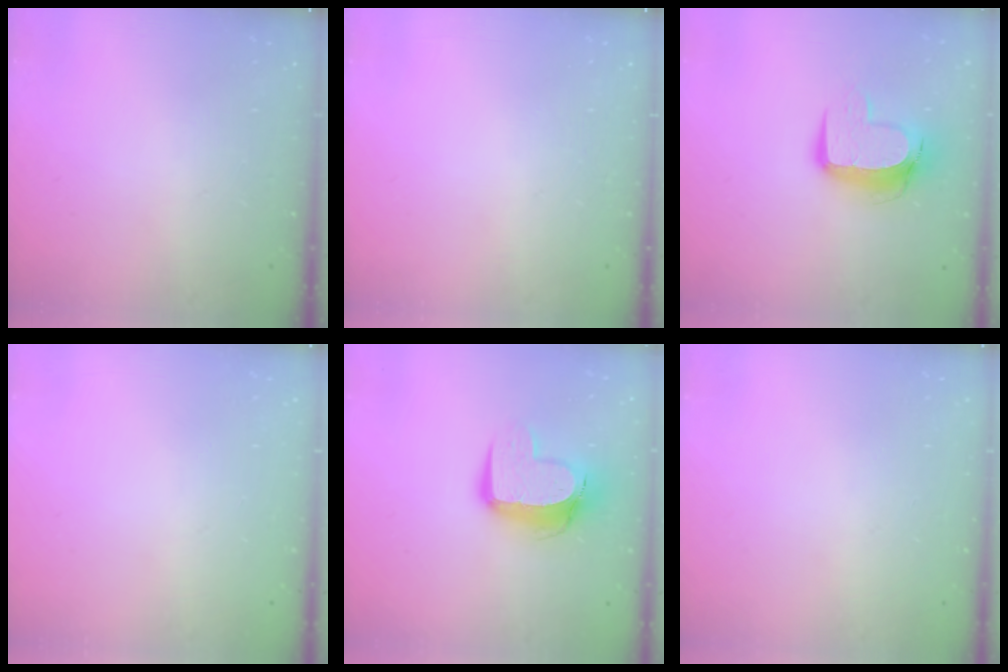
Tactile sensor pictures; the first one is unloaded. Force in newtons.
{"total": 0.0}
{"total": 11.0, "press": 10.9, "slide": 1.1}
{"total": 0.0}
{"total": 12.2, "press": 12.1, "slide": 1.2}
{"total": 0.0}